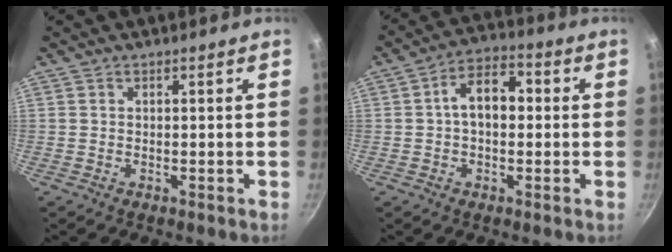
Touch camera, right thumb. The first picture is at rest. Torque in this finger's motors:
{"motor_torque": [0.76, 1.64, 0.89, -0.14, 0.06]}